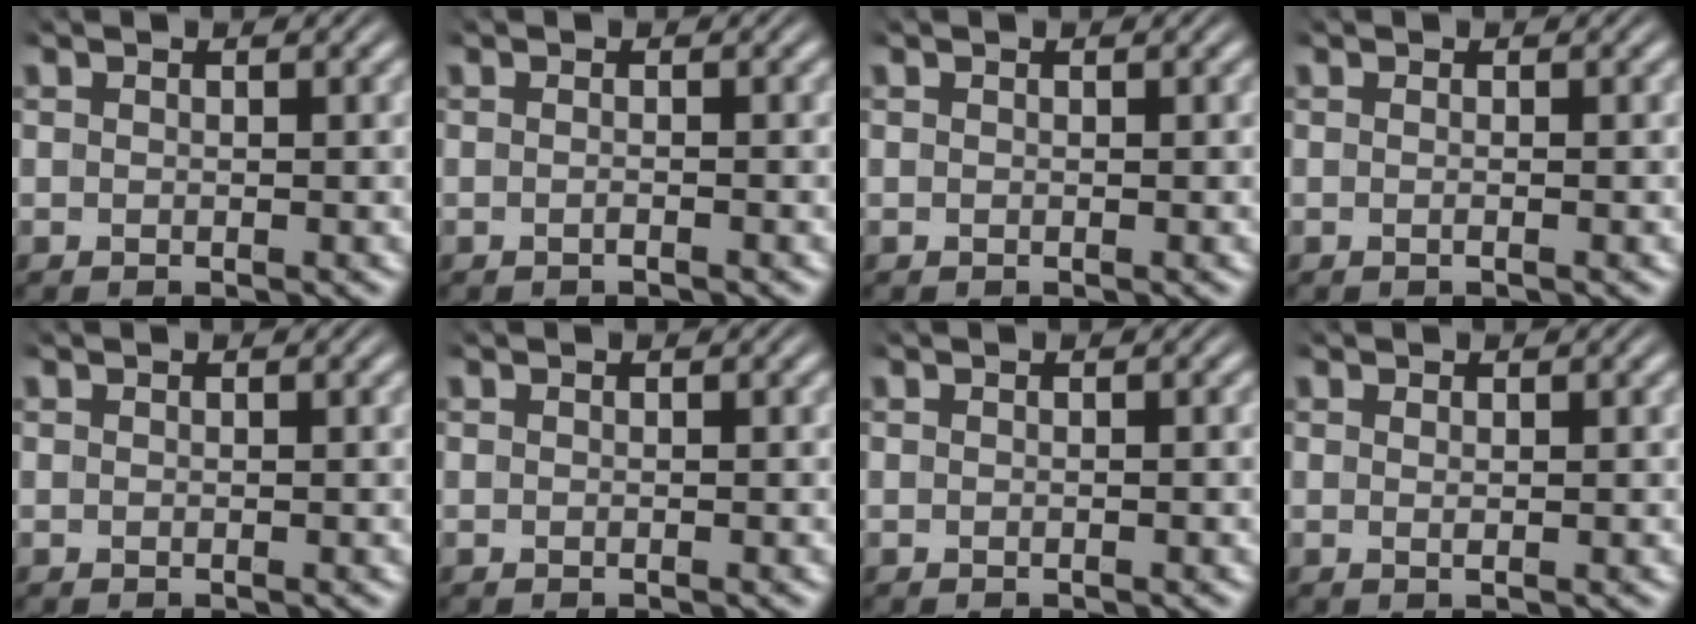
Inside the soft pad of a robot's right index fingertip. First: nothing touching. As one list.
[{"total": 0.7, "force": [-0.6, 0.0, 0.3], "torque": [-0.008, 0.002, -0.014]}, {"total": 0.0}, {"total": 0.6, "force": [-0.4, -0.2, 0.5], "torque": [-0.010, 0.000, -0.009]}, {"total": 0.0}, {"total": 0.0}, {"total": 0.0}, {"total": 0.6, "force": [0.1, -0.3, 0.5], "torque": [-0.008, -0.004, 0.003]}]